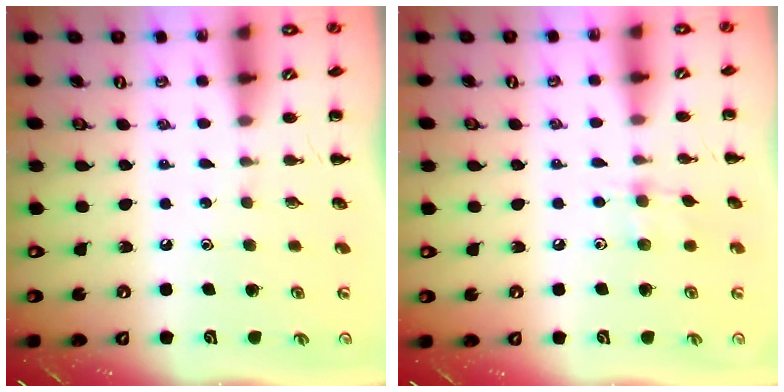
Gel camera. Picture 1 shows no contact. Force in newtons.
{"total": 5.8, "press": 5.6, "slide": 1.6}